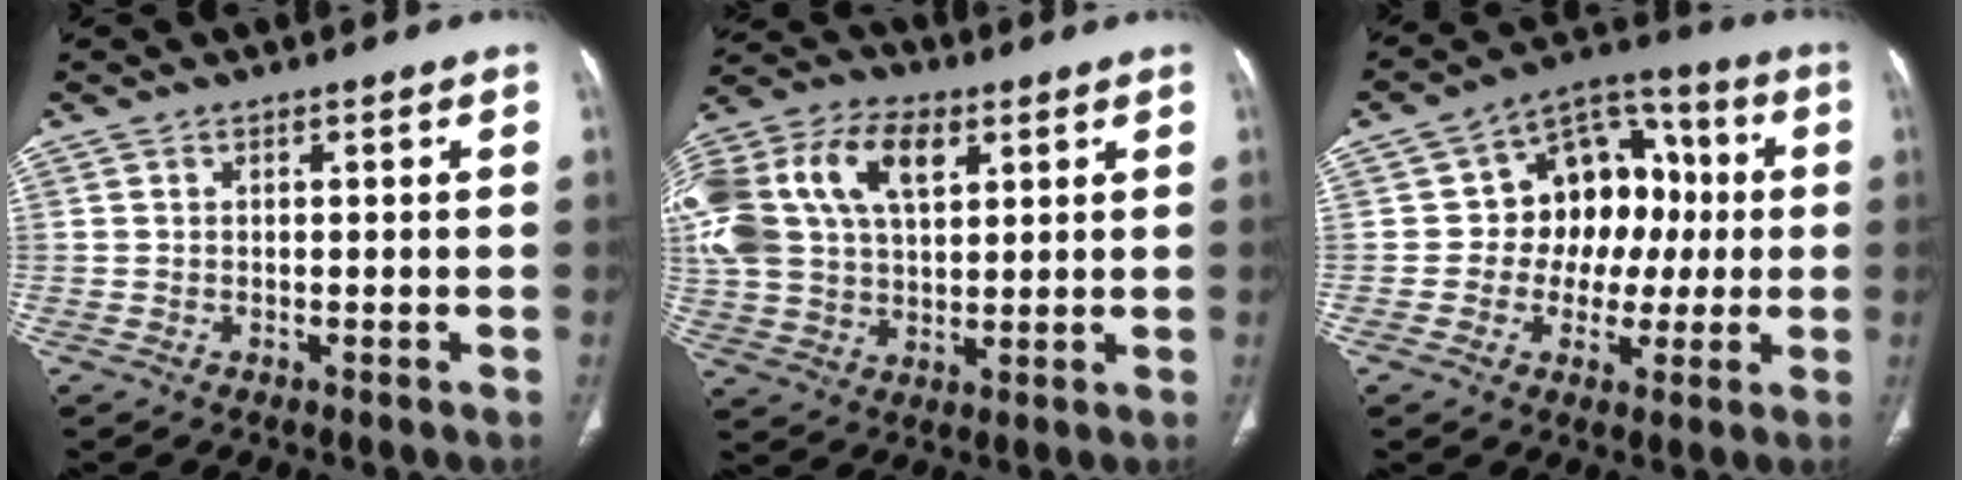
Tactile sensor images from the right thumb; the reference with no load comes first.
{"total": 27.1, "force": [9.2, 17.3, 18.7], "torque": [-0.437, 0.052, 0.176]}
{"total": 14.2, "force": [0.4, 11.1, 8.7], "torque": [-0.066, 0.031, 0.001]}